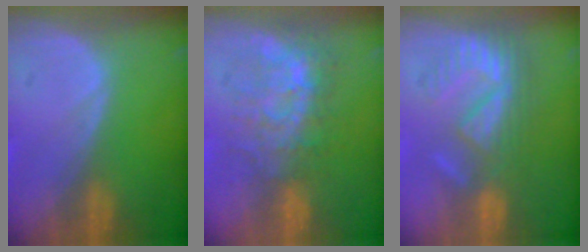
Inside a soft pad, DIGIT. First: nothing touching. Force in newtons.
{"total": 8.5, "press": 7.5, "slide": 4.1}
{"total": 9.2, "press": 8.0, "slide": 4.5}